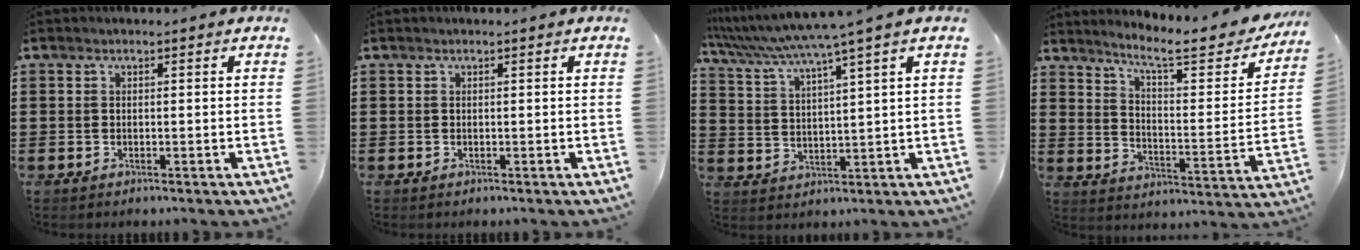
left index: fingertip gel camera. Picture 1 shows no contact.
{"total": 0.0}
{"total": 5.5, "force": [4.4, -1.2, 3.1], "torque": [-0.077, -0.033, 0.069]}
{"total": 8.8, "force": [7.2, 0.6, 5.0], "torque": [-0.104, -0.053, 0.111]}